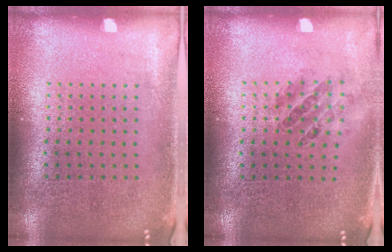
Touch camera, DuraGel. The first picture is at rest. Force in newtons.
{"total": 0.9, "press": 0.9, "slide": 0.3}